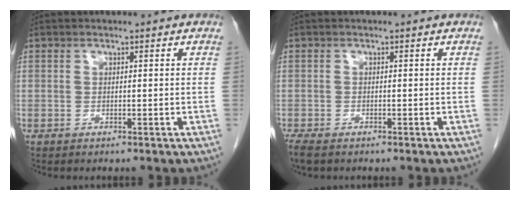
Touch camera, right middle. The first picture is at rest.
{"total": 3.0, "force": [-2.3, 1.0, 1.6], "torque": [-0.039, -0.011, -0.037]}